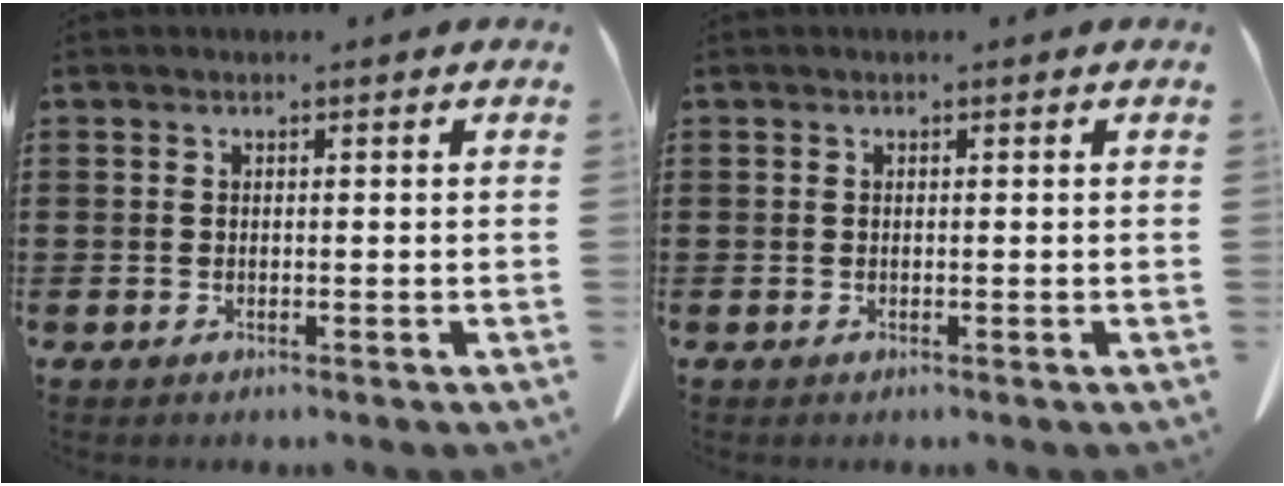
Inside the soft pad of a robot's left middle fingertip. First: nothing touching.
{"total": 0.0}